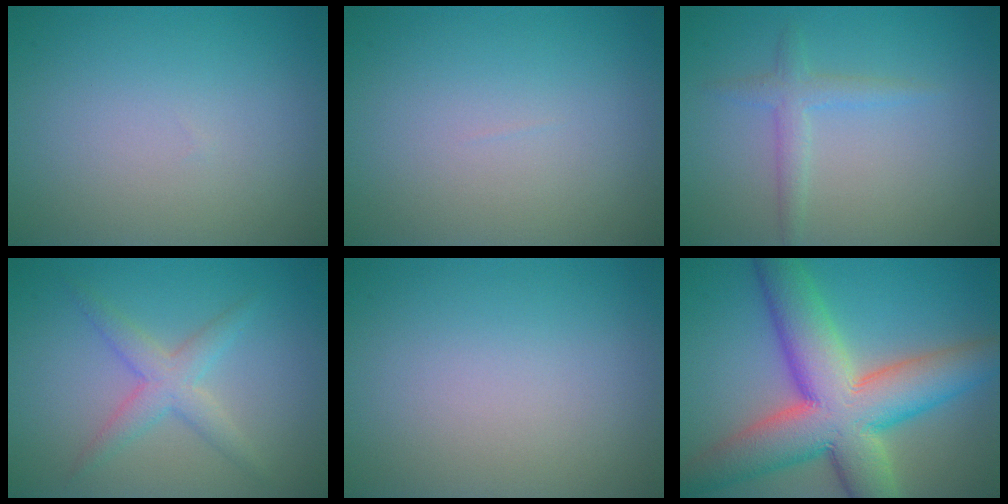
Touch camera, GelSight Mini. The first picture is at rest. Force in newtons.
{"total": 0.0}
{"total": 1.9, "press": 1.9, "slide": 0.1}
{"total": 2.8, "press": 2.8, "slide": 0.1}
{"total": 0.0}
{"total": 12.3, "press": 12.3, "slide": 0.5}